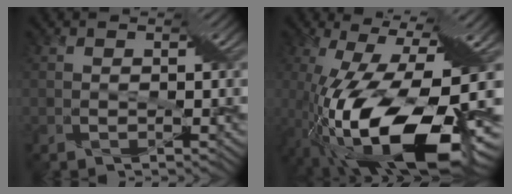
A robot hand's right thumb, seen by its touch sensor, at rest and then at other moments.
{"total": 19.2, "force": [-6.9, 6.5, 16.7], "torque": [-0.313, -0.022, -0.113]}